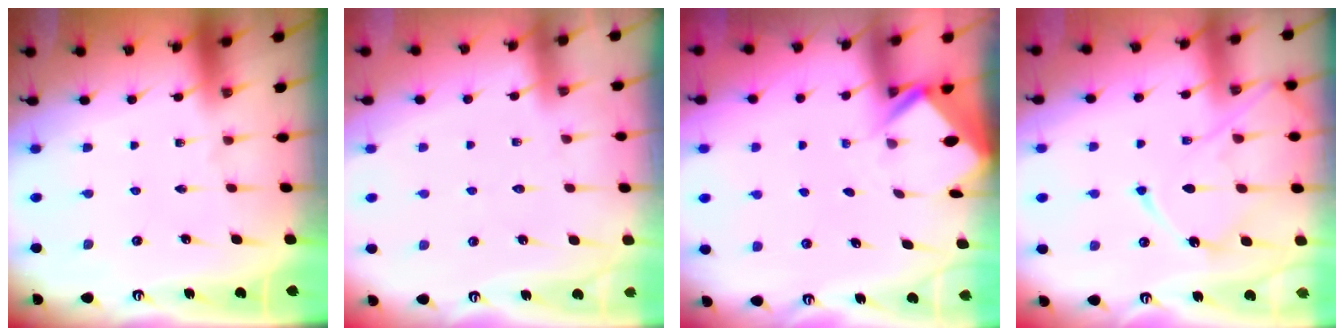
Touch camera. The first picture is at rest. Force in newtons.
{"total": 3.0, "press": 3.0, "slide": 0.3}
{"total": 2.3, "press": 2.3, "slide": 0.1}
{"total": 13.8, "press": 13.7, "slide": 1.1}